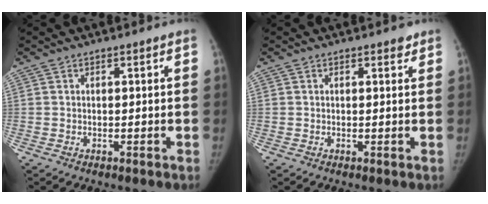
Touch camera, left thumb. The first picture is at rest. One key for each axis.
{"total": 1.1, "fx": 0.8, "fy": 0.5, "fz": 0.5, "tx": -0.001, "ty": -0.004, "tz": 0.007}